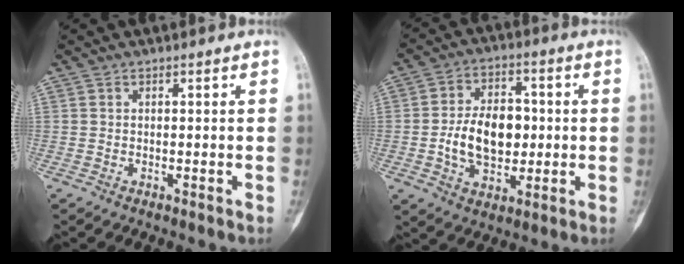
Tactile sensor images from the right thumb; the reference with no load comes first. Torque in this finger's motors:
{"motor_torque": [0.22, 0.17, 0.50, -0.16, 0.11]}